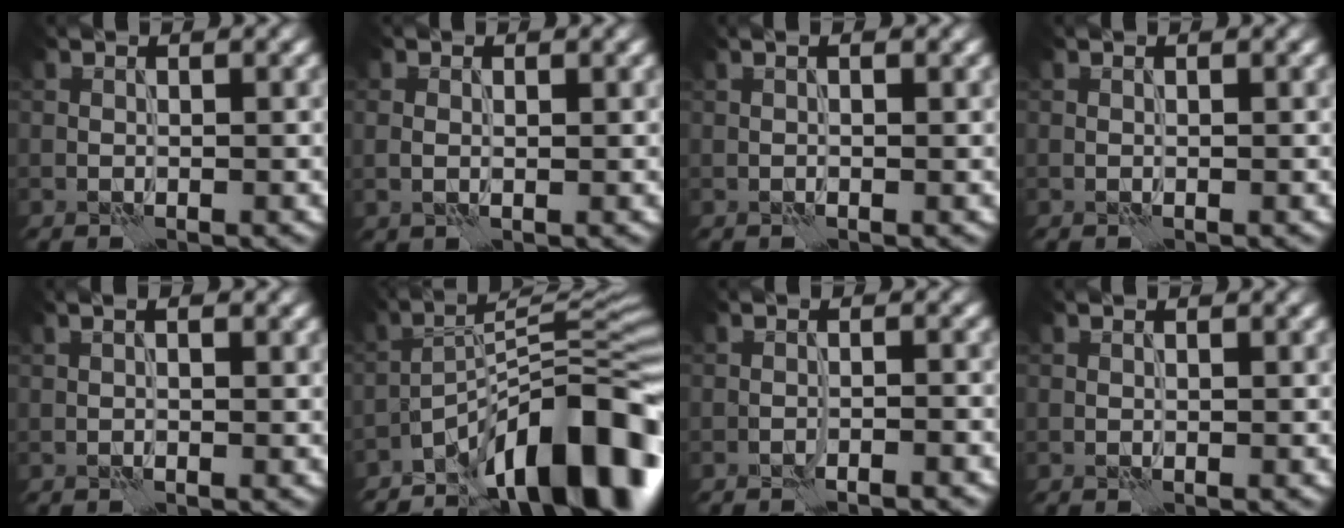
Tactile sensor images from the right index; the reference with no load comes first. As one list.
[{"total": 1.4, "force": [0.1, 0.8, 1.1], "torque": [-0.022, -0.001, 0.005]}, {"total": 1.5, "force": [0.5, 0.4, 1.3], "torque": [-0.014, -0.007, 0.002]}, {"total": 0.0}, {"total": 1.5, "force": [0.5, 0.4, 1.4], "torque": [-0.015, -0.006, 0.000]}, {"total": 13.6, "force": [-8.7, 3.8, 9.7], "torque": [-0.129, 0.016, -0.154]}, {"total": 1.8, "force": [-1.5, 0.1, 0.9], "torque": [-0.013, 0.012, -0.028]}, {"total": 0.0}]